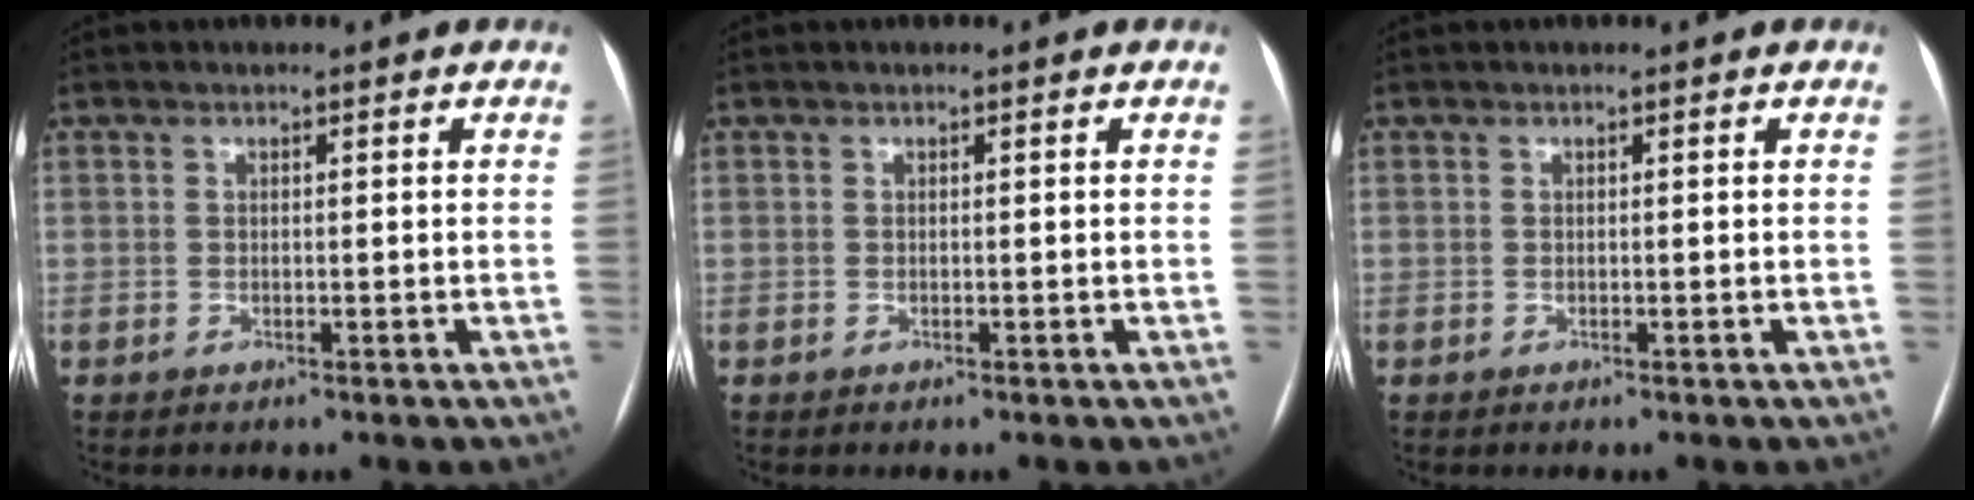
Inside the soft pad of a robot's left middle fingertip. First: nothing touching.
{"total": 0.0}
{"total": 0.0}